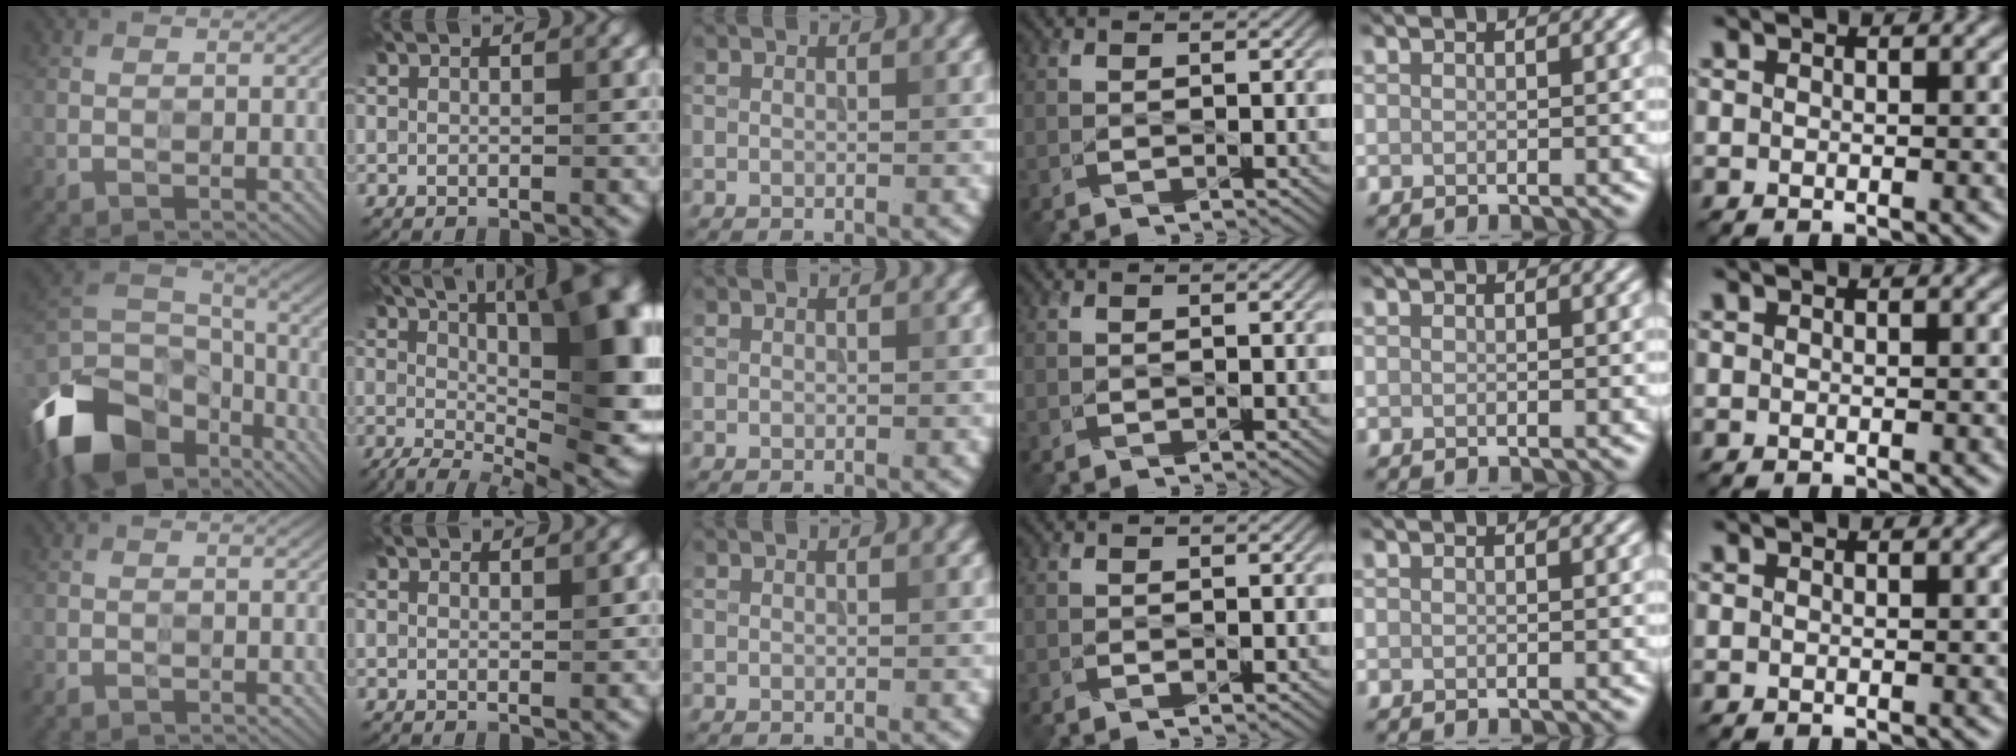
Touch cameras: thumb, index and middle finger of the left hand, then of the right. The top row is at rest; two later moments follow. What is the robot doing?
{"motion": "wipe", "object": "glasses"}